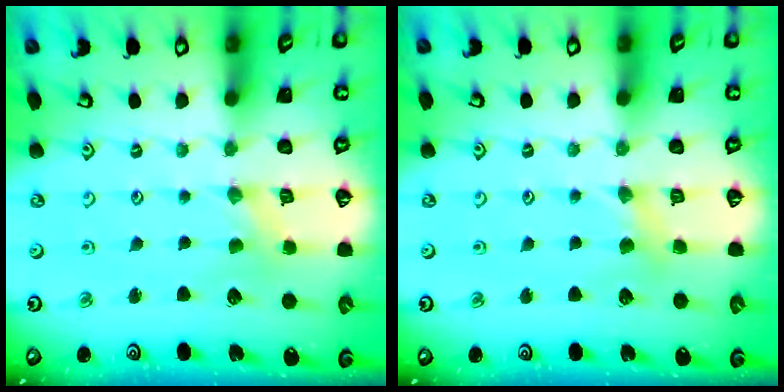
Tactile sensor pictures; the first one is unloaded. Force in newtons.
{"total": 2.8, "press": 2.7, "slide": 0.5}